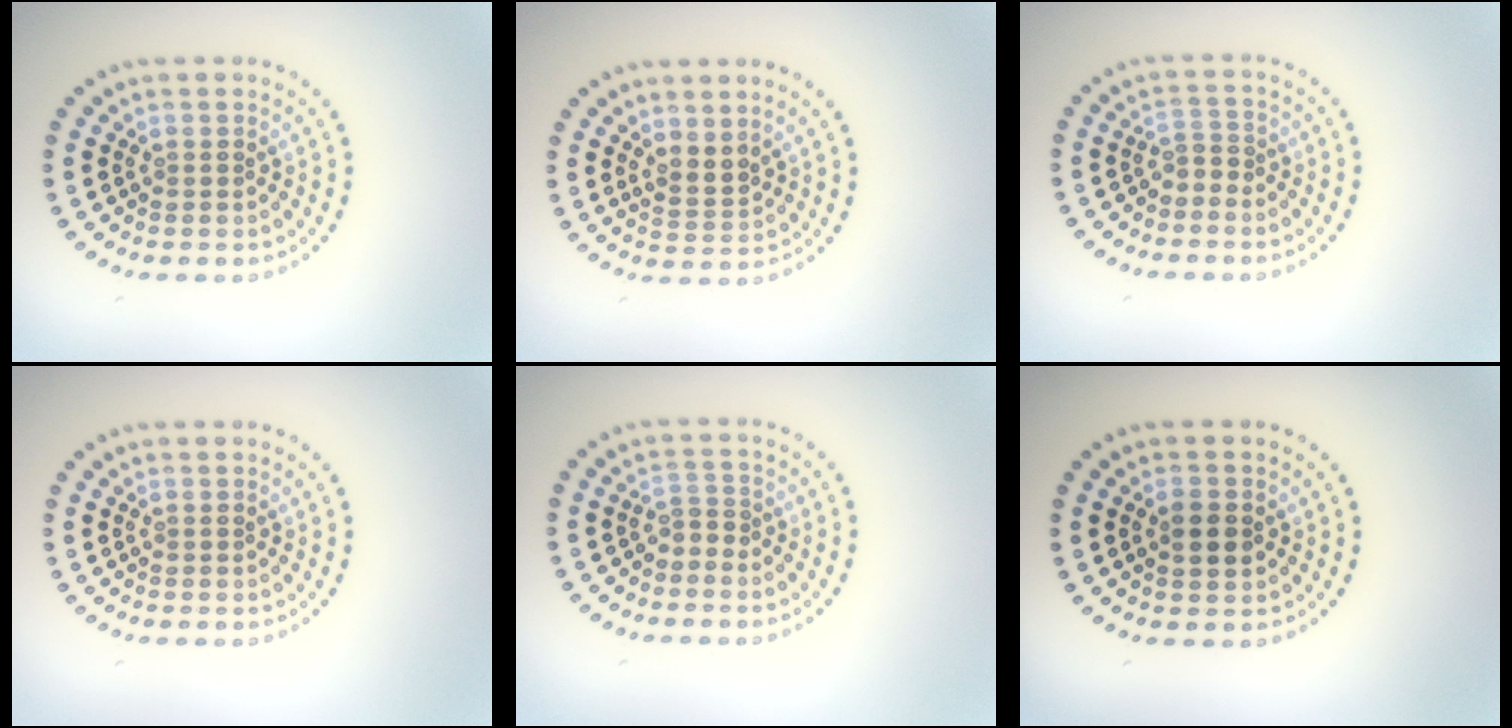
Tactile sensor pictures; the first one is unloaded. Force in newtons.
{"total": 2.0, "press": 1.4, "slide": 1.4}
{"total": 1.3, "press": 0.9, "slide": 0.9}
{"total": 0.0}
{"total": 1.3, "press": 0.9, "slide": 0.9}
{"total": 2.2, "press": 2.2, "slide": 0.0}